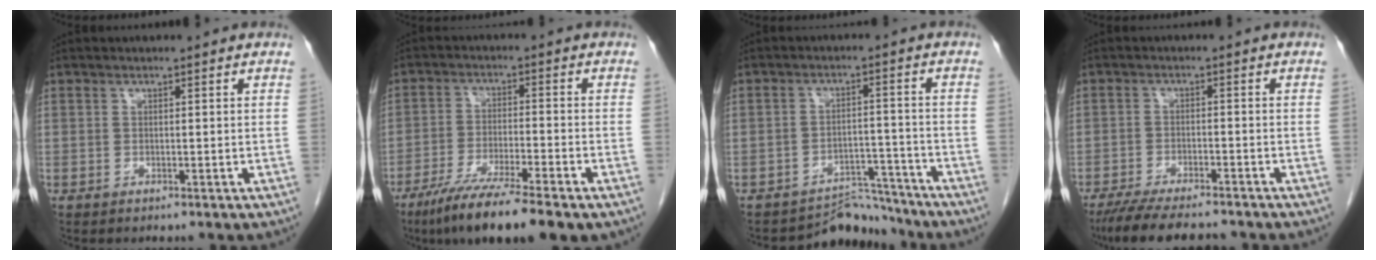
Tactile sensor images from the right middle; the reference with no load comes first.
{"total": 11.5, "force": [-8.2, 0.6, 8.1], "torque": [-0.140, -0.033, -0.136]}
{"total": 4.9, "force": [-4.8, 0.8, -0.7], "torque": [0.012, 0.025, -0.069]}
{"total": 11.1, "force": [-9.7, 1.7, 5.1], "torque": [-0.082, -0.017, -0.148]}